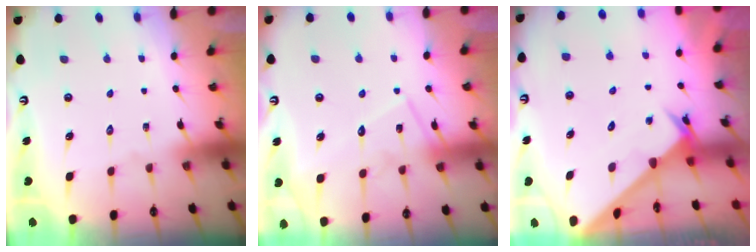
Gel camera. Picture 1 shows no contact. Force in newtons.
{"total": 11.6, "press": 11.5, "slide": 0.8}
{"total": 2.7, "press": 2.7, "slide": 0.2}